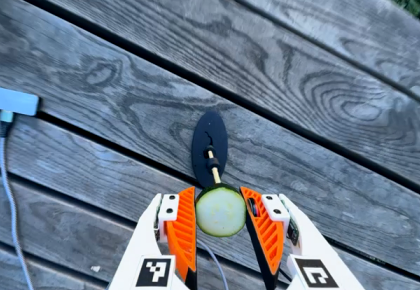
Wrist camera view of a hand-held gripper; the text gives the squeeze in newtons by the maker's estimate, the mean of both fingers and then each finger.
{"total": 8.2, "left": 7.4, "right": 9.0}